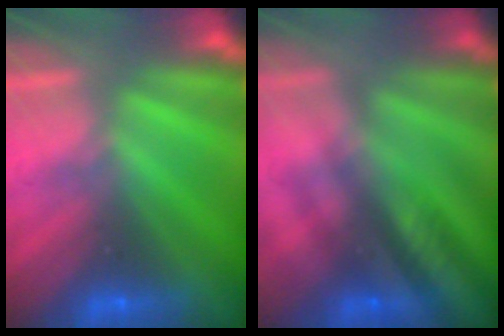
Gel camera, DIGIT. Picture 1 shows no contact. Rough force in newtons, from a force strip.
{"total": 2.4}